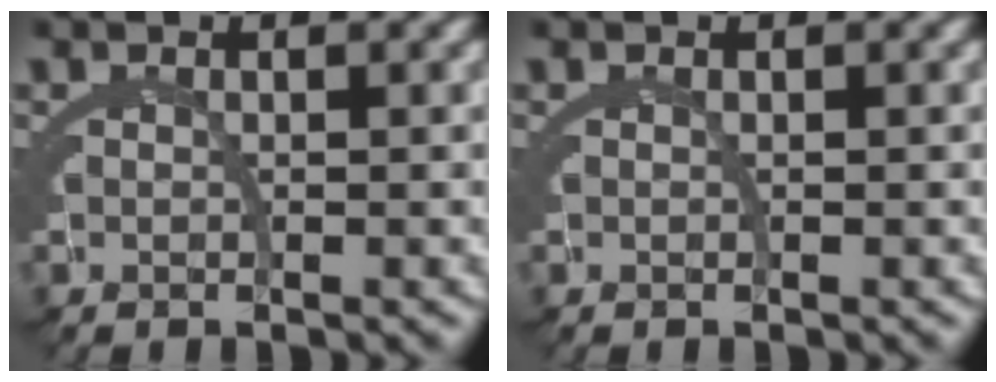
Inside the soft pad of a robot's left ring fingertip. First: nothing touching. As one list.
[{"total": 0.0}]